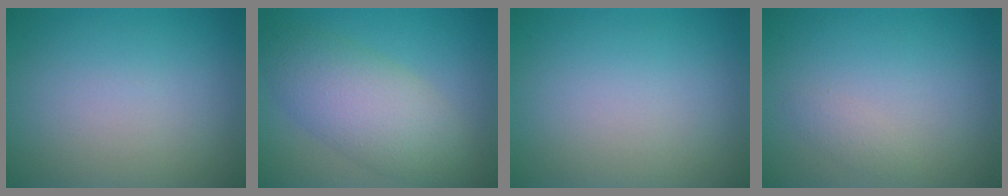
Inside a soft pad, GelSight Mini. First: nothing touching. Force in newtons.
{"total": 6.2, "press": 6.2, "slide": 0.1}
{"total": 0.0}
{"total": 0.9, "press": 0.9, "slide": 0.1}